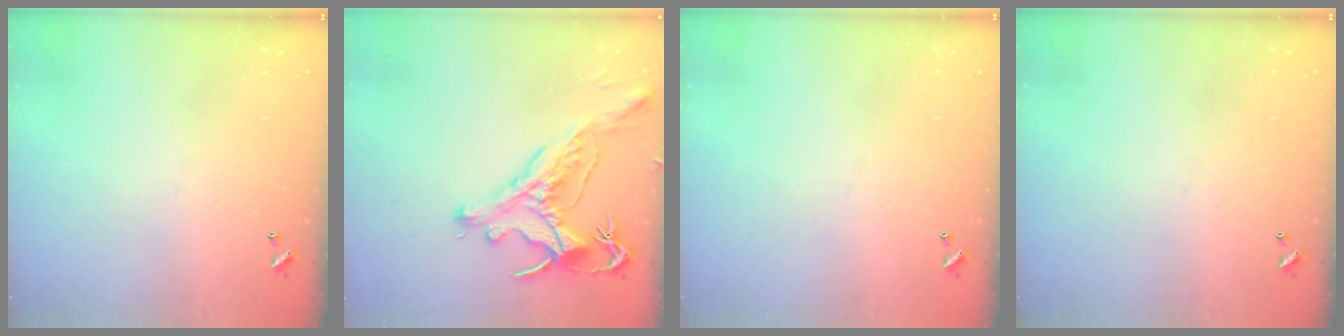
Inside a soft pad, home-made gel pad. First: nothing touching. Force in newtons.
{"total": 1.2, "press": 0.9, "slide": 0.9}
{"total": 0.0}
{"total": 0.0}